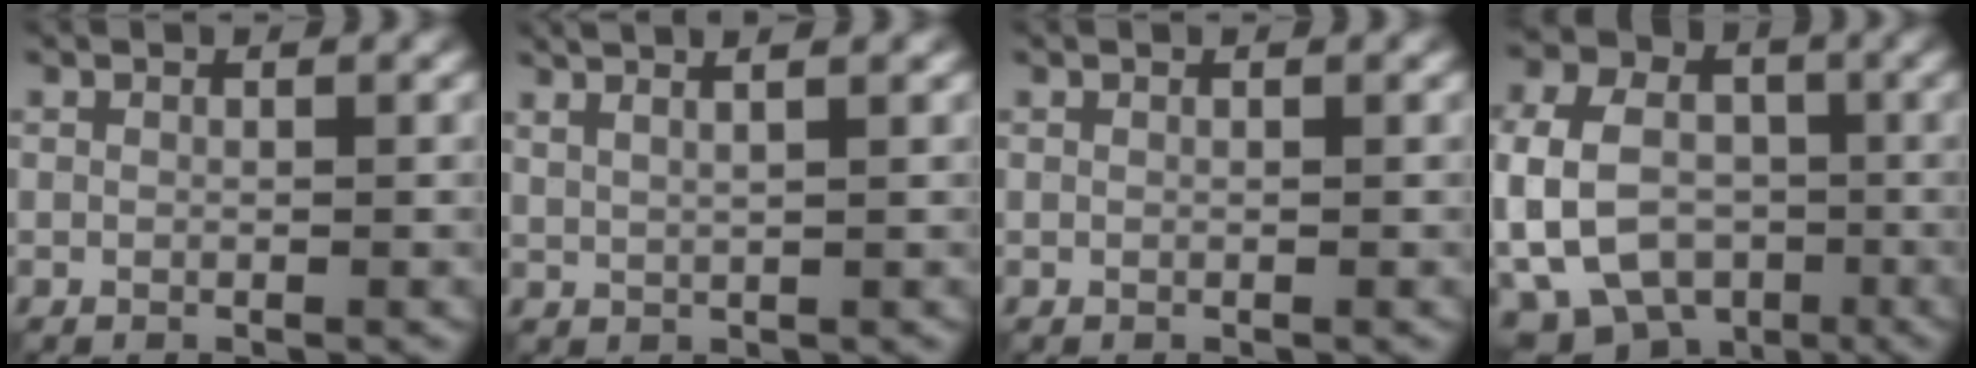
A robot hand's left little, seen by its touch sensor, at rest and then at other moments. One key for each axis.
{"total": 4.5, "fx": 2.9, "fy": 1.5, "fz": 3.0, "tx": -0.035, "ty": 0.028, "tz": 0.024}
{"total": 0.0}
{"total": 14.6, "fx": -2.8, "fy": 11.8, "fz": 8.1, "tx": -0.185, "ty": 0.006, "tz": -0.068}